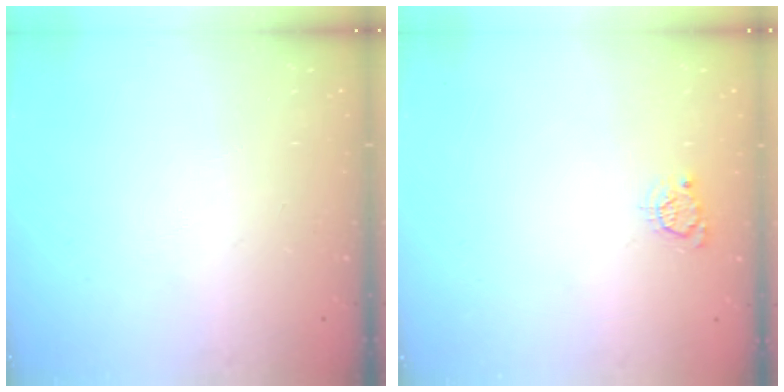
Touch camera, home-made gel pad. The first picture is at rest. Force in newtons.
{"total": 3.3, "press": 3.3, "slide": 0.4}